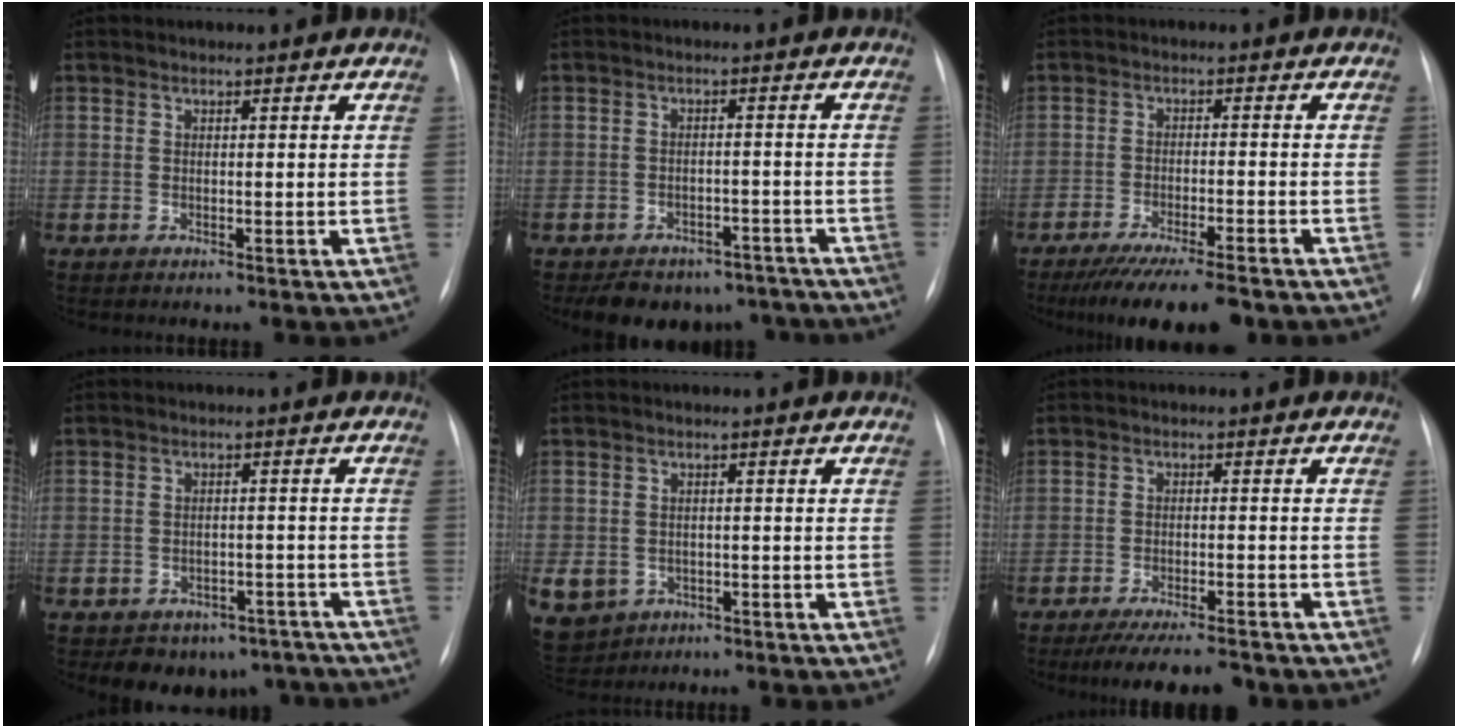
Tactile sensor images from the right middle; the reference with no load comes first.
{"total": 10.7, "force": [-8.7, 5.8, 2.4], "torque": [-0.019, 0.014, -0.103]}
{"total": 11.5, "force": [-9.1, 1.7, 6.8], "torque": [-0.097, -0.021, -0.141]}
{"total": 8.6, "force": [-6.6, 5.3, 1.4], "torque": [0.001, 0.021, -0.075]}
{"total": 12.4, "force": [-5.1, 10.4, 4.3], "torque": [-0.140, 0.002, -0.063]}
{"total": 9.4, "force": [-8.0, 1.7, 4.6], "torque": [-0.063, -0.010, -0.120]}